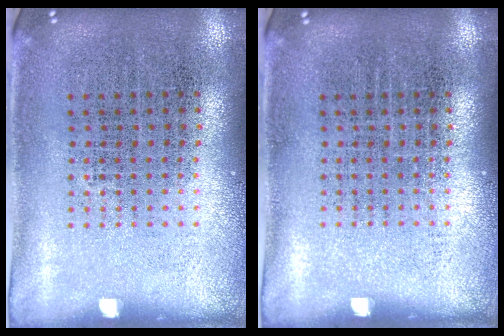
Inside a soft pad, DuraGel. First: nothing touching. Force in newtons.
{"total": 0.0}